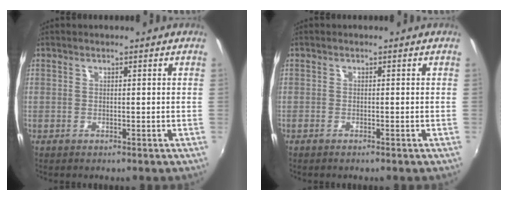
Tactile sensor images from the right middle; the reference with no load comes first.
{"total": 0.7, "force": [-0.6, 0.1, 0.3], "torque": [-0.005, -0.004, -0.014]}